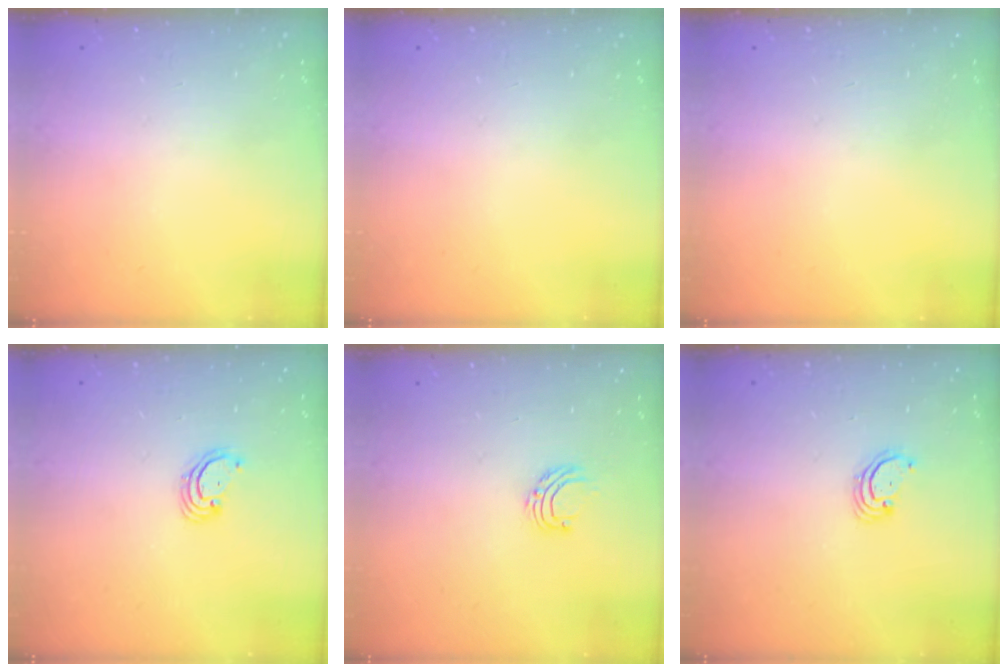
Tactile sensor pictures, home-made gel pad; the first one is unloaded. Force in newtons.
{"total": 0.0}
{"total": 0.0}
{"total": 2.4, "press": 2.4, "slide": 0.2}
{"total": 5.2, "press": 5.1, "slide": 0.5}
{"total": 2.3, "press": 2.3, "slide": 0.2}